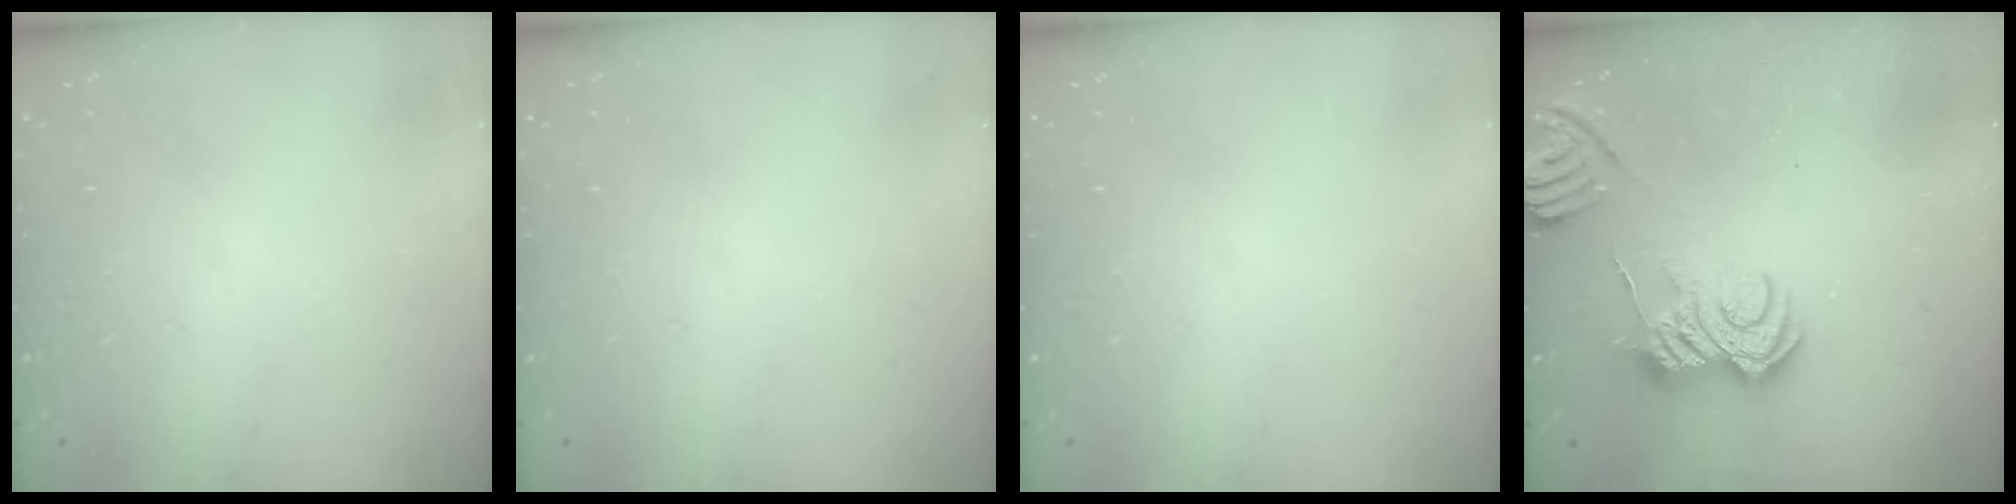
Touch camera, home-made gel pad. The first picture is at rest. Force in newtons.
{"total": 0.0}
{"total": 0.0}
{"total": 8.2, "press": 8.2, "slide": 0.9}